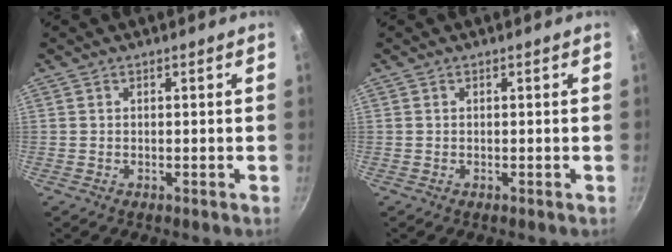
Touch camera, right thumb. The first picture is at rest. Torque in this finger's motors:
{"motor_torque": [0.11, 0.13, 0.00, 0.00, 0.01]}